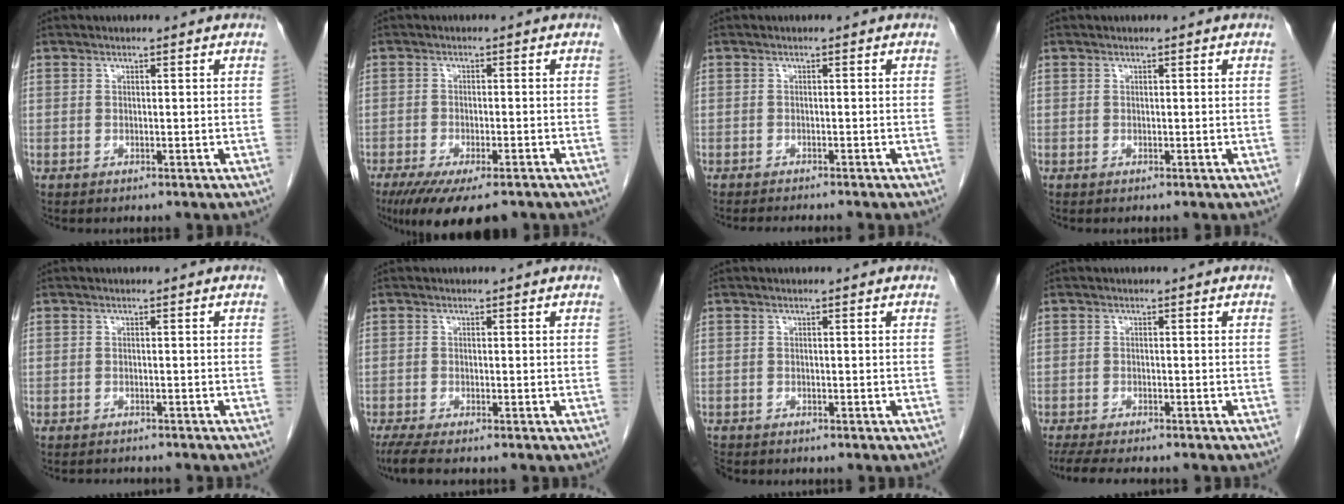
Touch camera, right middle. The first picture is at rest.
{"total": 11.2, "force": [-8.3, 3.1, 6.9], "torque": [-0.101, -0.015, -0.125]}
{"total": 3.8, "force": [-3.5, -0.2, 1.5], "torque": [-0.013, -0.007, -0.048]}
{"total": 0.0}
{"total": 3.2, "force": [-3.1, 0.8, 0.8], "torque": [-0.009, -0.004, -0.037]}
{"total": 3.3, "force": [-2.6, 0.1, 2.0], "torque": [-0.041, -0.009, -0.047]}
{"total": 2.0, "force": [-1.8, 0.7, 0.3], "torque": [-0.010, -0.006, -0.033]}
{"total": 8.2, "force": [-7.0, 1.4, 4.1], "torque": [-0.062, -0.013, -0.104]}